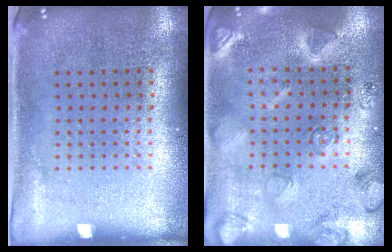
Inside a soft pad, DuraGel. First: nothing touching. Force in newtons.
{"total": 2.5, "press": 2.5, "slide": 0.1}